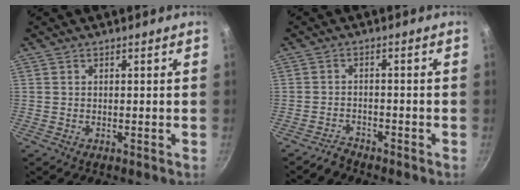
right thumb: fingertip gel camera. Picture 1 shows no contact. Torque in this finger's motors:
{"motor_torque": [0.28, -0.15, 0.06, -0.42, -0.03]}